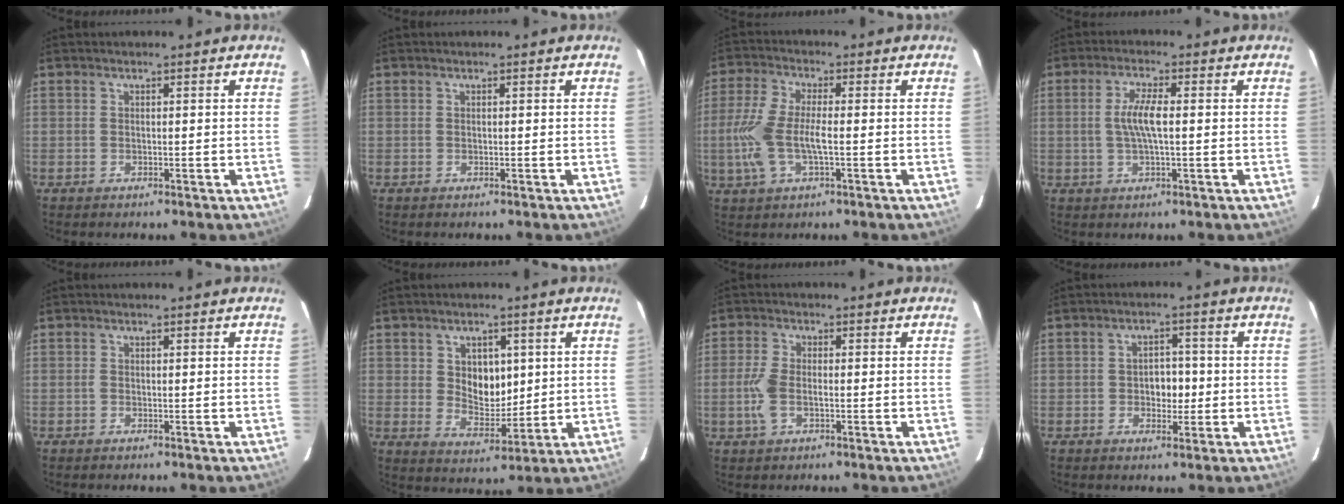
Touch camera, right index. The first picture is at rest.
{"total": 0.0}
{"total": 9.7, "force": [-1.6, 3.2, 9.1], "torque": [-0.204, -0.001, -0.034]}
{"total": 5.3, "force": [0.1, 0.9, 5.2], "torque": [-0.098, 0.002, 0.004]}
{"total": 0.0}
{"total": 7.2, "force": [1.9, 5.3, 4.5], "torque": [-0.070, 0.000, 0.042]}
{"total": 4.7, "force": [-1.2, 2.3, 4.0], "torque": [-0.093, -0.001, -0.023]}
{"total": 4.0, "force": [-0.6, 3.0, 2.6], "torque": [-0.041, 0.010, -0.007]}